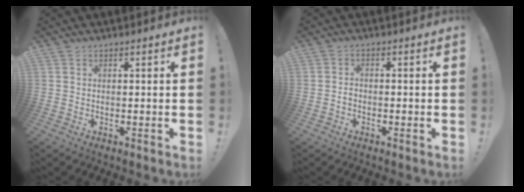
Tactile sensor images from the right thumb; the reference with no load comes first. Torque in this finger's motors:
{"motor_torque": [0.21, -0.04, 0.07, -0.16, 0.00]}